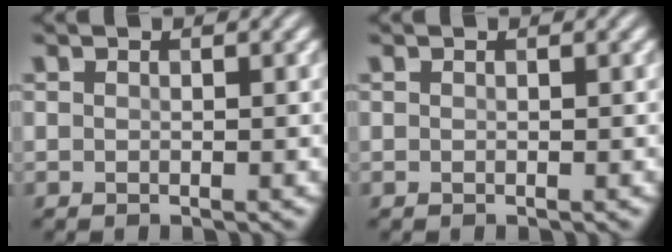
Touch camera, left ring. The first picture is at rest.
{"total": 0.0}